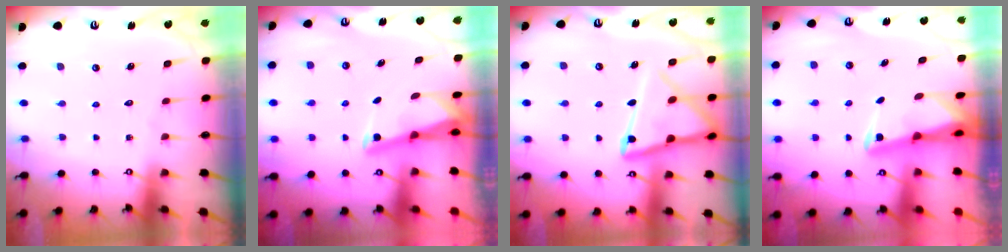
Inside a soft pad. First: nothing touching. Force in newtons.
{"total": 2.9, "press": 2.9, "slide": 0.2}
{"total": 16.1, "press": 16.0, "slide": 1.6}
{"total": 2.6, "press": 2.5, "slide": 0.6}